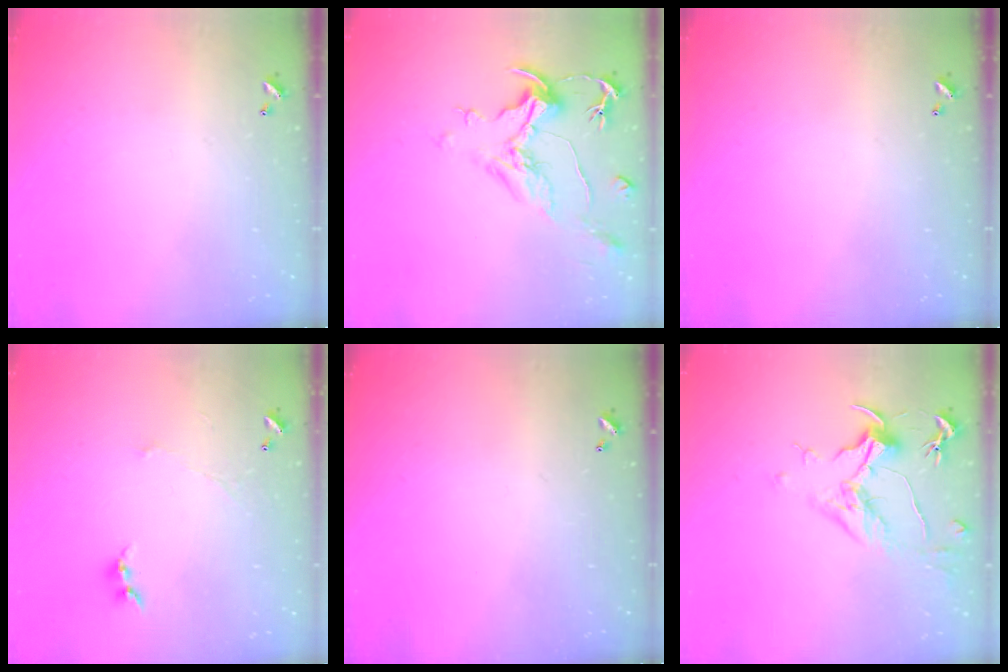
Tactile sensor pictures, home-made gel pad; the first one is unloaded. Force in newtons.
{"total": 2.1, "press": 1.7, "slide": 1.3}
{"total": 0.0}
{"total": 0.0}
{"total": 0.0}
{"total": 1.6, "press": 1.4, "slide": 0.8}